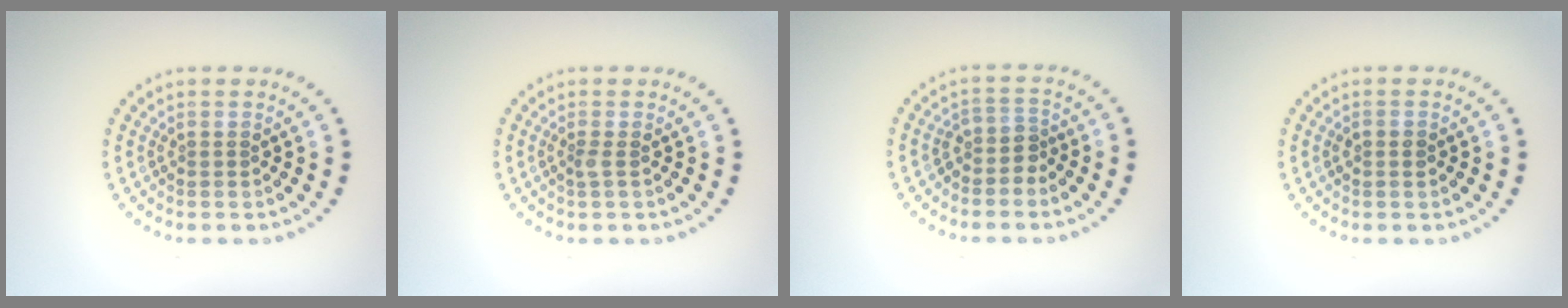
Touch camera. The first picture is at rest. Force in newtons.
{"total": 0.8, "press": 0.6, "slide": 0.5}
{"total": 2.0, "press": 1.5, "slide": 1.2}
{"total": 1.3, "press": 1.3, "slide": 0.1}